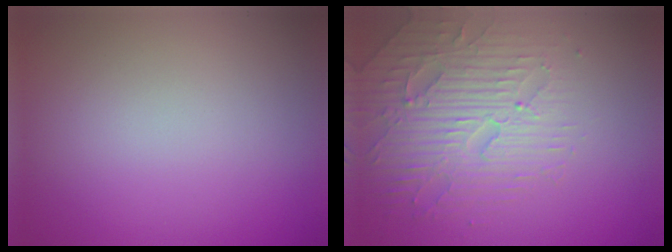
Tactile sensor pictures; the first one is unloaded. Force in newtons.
{"total": 4.2, "press": 4.1, "slide": 0.7}